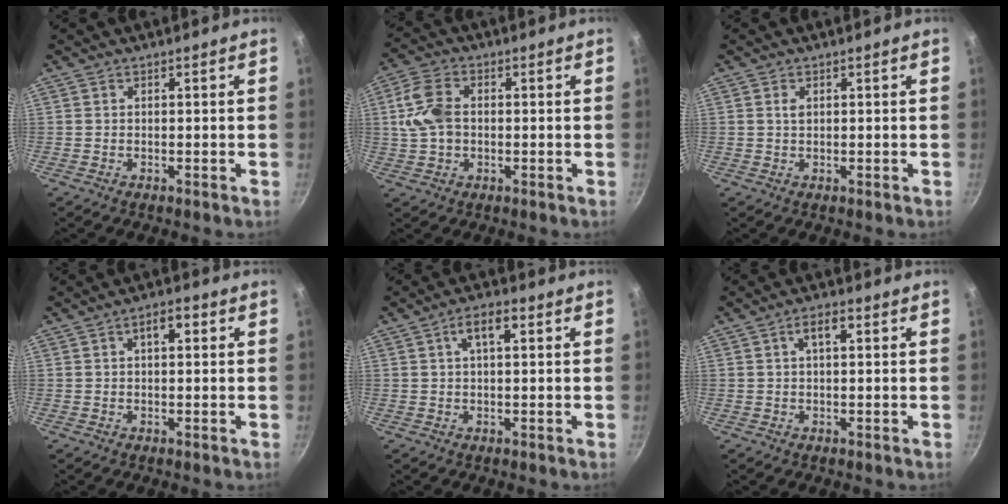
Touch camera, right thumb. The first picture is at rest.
{"total": 8.2, "force": [0.5, 5.7, 5.9], "torque": [-0.114, 0.013, 0.003]}
{"total": 1.3, "force": [0.5, 0.8, 0.9], "torque": [-0.015, 0.001, 0.007]}
{"total": 3.7, "force": [1.1, 1.9, 3.0], "torque": [-0.034, 0.011, 0.013]}
{"total": 4.9, "force": [1.6, 2.2, 4.1], "torque": [-0.069, 0.011, 0.025]}
{"total": 3.6, "force": [1.1, 1.6, 3.0], "torque": [-0.049, 0.010, 0.016]}